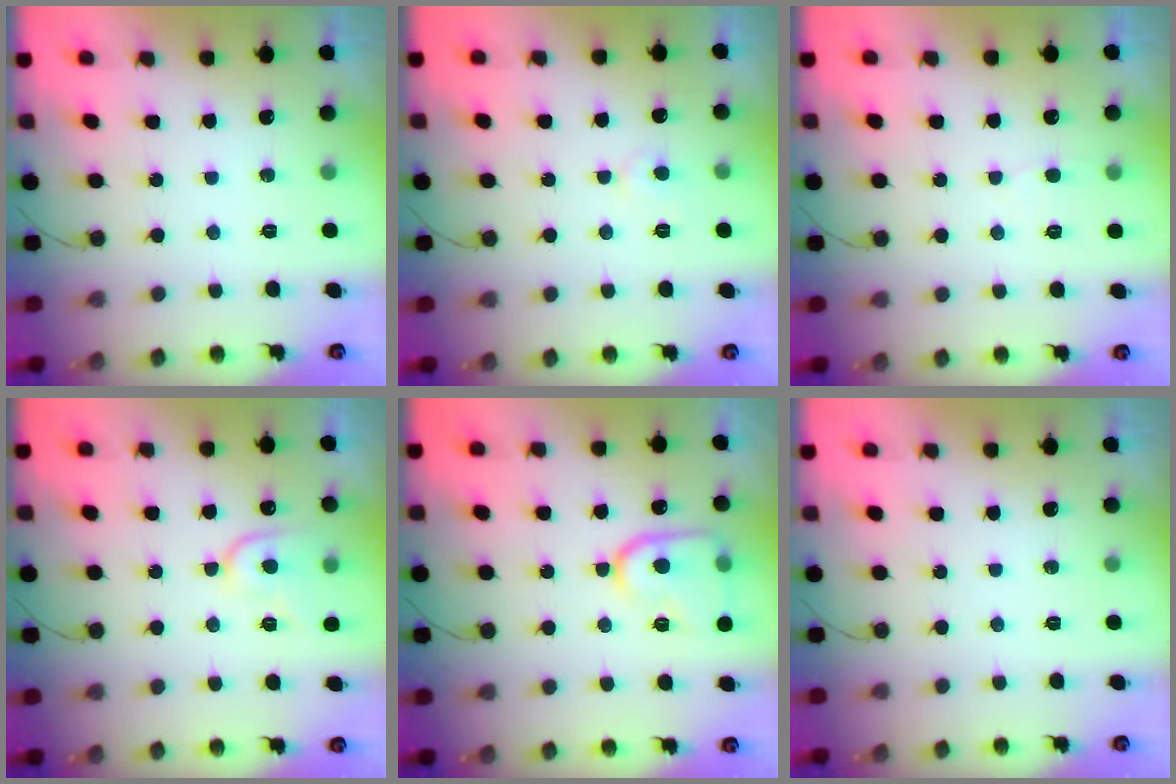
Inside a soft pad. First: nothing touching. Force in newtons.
{"total": 3.9, "press": 3.8, "slide": 0.5}
{"total": 3.4, "press": 3.4, "slide": 0.3}
{"total": 9.8, "press": 9.8, "slide": 0.7}
{"total": 13.2, "press": 13.2, "slide": 1.1}
{"total": 0.0}